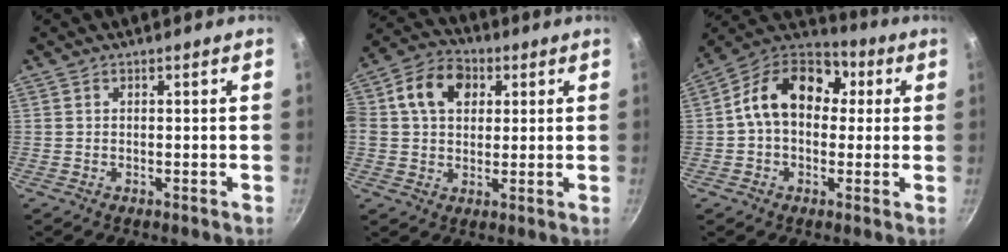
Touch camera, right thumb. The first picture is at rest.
{"total": 12.0, "force": [3.1, 9.1, 7.3], "torque": [-0.114, 0.018, 0.031]}
{"total": 16.0, "force": [2.4, 11.7, 10.7], "torque": [-0.139, 0.032, 0.018]}